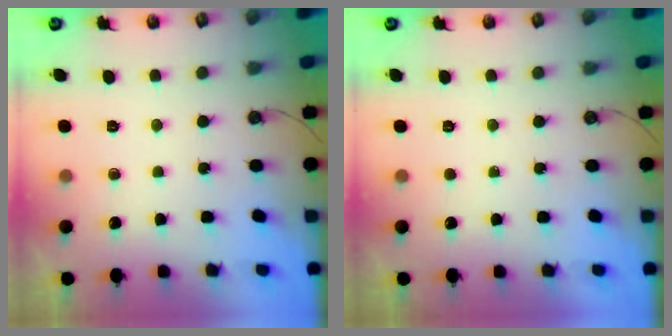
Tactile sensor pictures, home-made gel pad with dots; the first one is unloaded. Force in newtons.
{"total": 0.0}